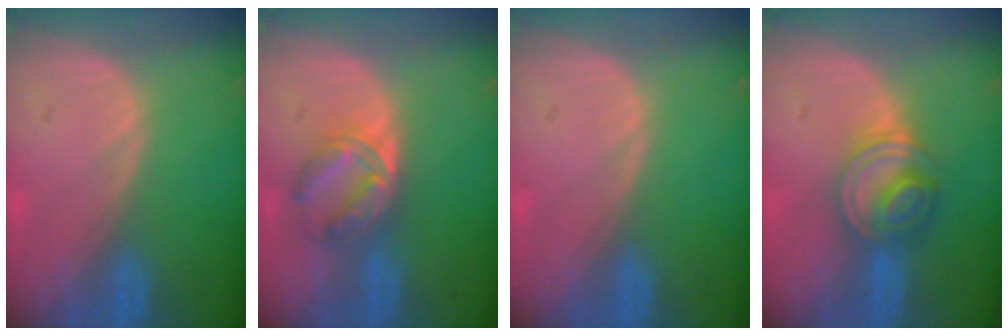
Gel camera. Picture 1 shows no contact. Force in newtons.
{"total": 5.8, "press": 5.6, "slide": 1.7}
{"total": 0.0}
{"total": 6.1, "press": 6.0, "slide": 0.9}